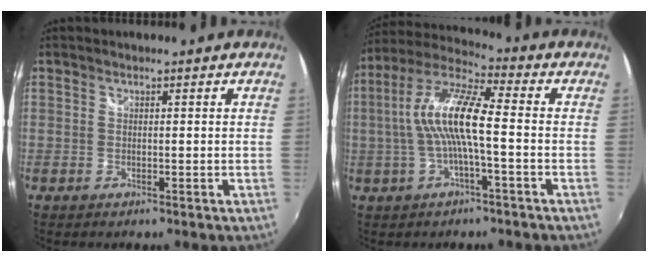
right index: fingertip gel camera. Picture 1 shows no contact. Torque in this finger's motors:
{"motor_torque": [1.74, -0.28, 1.05, 0.21]}